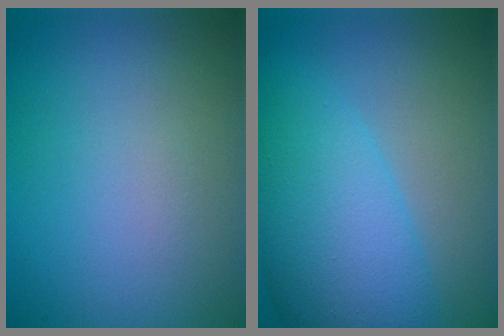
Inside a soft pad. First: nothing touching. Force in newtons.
{"total": 8.6, "press": 8.6, "slide": 0.2}